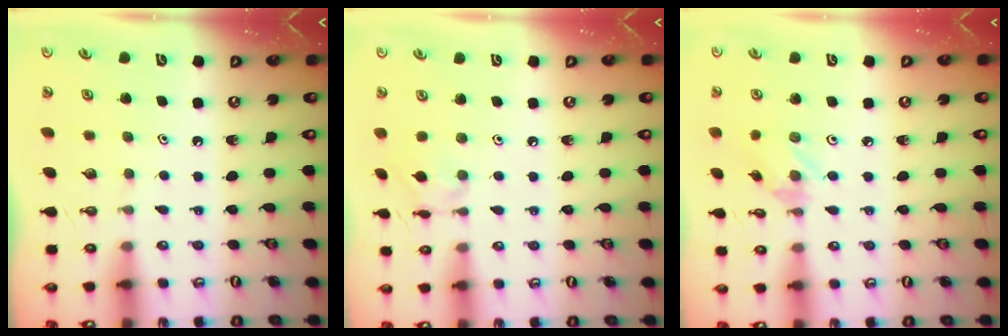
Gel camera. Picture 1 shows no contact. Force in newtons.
{"total": 3.1, "press": 3.1, "slide": 0.2}
{"total": 1.3, "press": 1.3, "slide": 0.1}